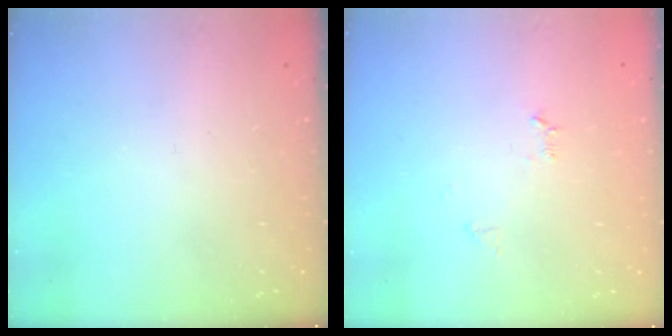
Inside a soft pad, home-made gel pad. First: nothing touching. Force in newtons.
{"total": 4.9, "press": 4.9, "slide": 0.5}